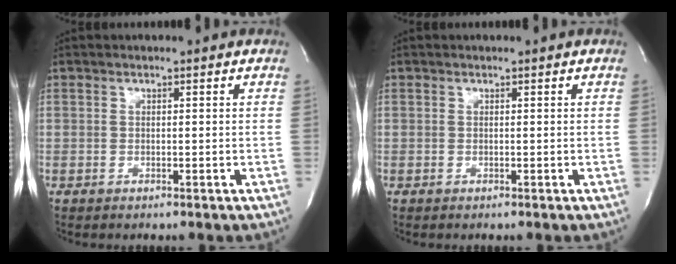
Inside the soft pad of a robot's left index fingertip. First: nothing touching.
{"total": 0.0}